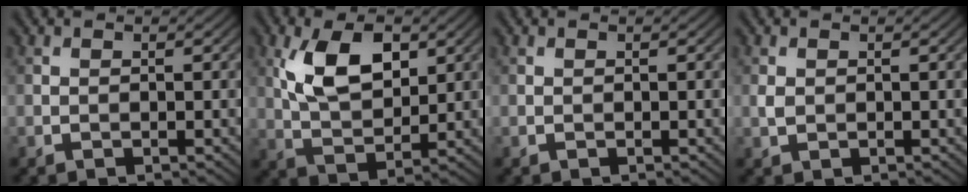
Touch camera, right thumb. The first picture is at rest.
{"total": 8.8, "force": [3.1, 4.6, 6.8], "torque": [-0.136, 0.005, 0.055]}
{"total": 0.0}
{"total": 1.1, "force": [0.2, 0.8, 0.7], "torque": [-0.019, 0.000, 0.005]}